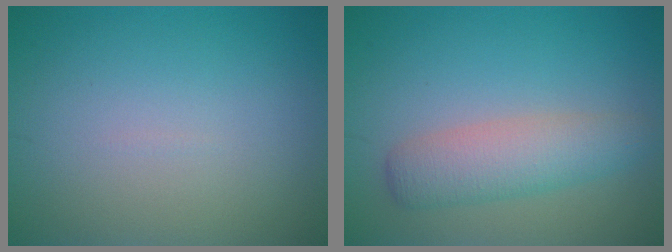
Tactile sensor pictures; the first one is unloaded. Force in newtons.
{"total": 3.9, "press": 3.9, "slide": 0.2}